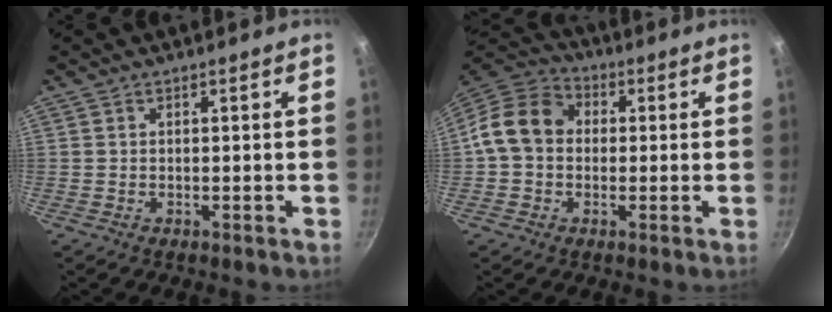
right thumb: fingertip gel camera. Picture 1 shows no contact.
{"total": 11.9, "force": [0.3, 9.7, 6.9], "torque": [-0.096, 0.030, -0.019]}